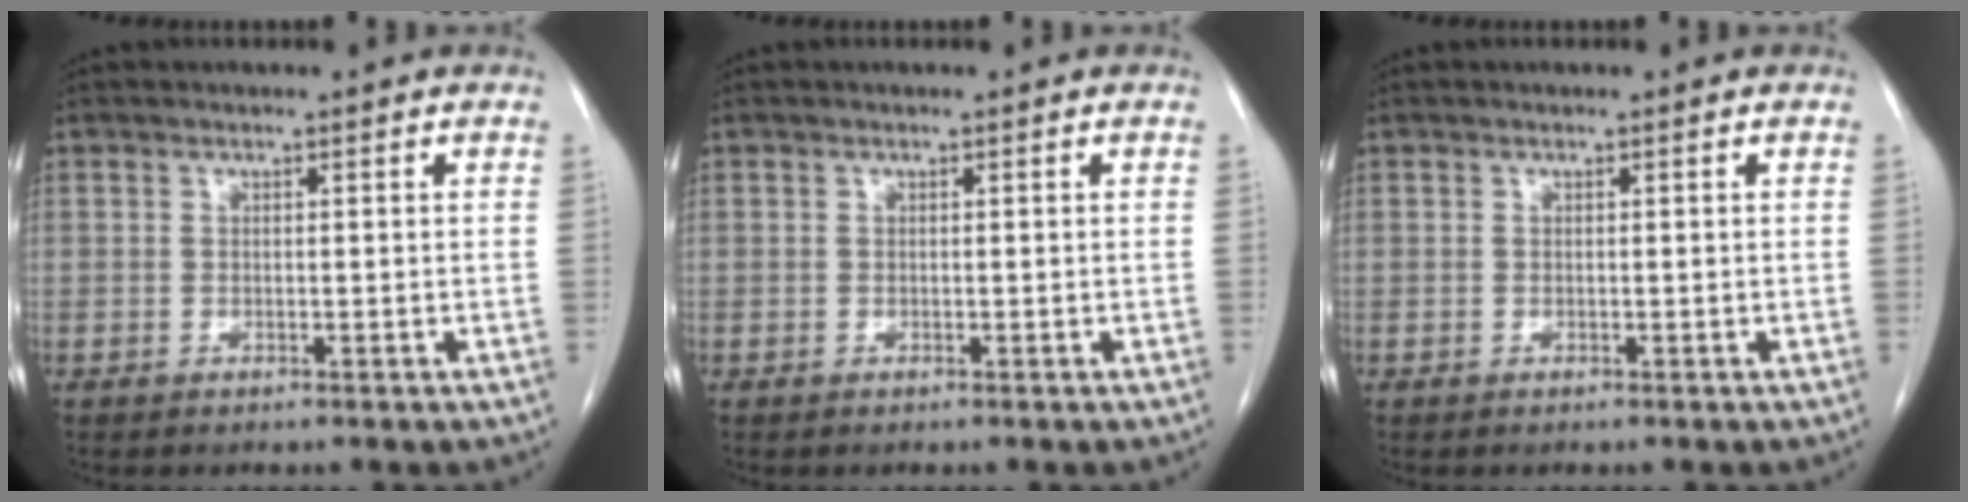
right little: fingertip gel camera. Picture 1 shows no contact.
{"total": 0.0}
{"total": 0.0}